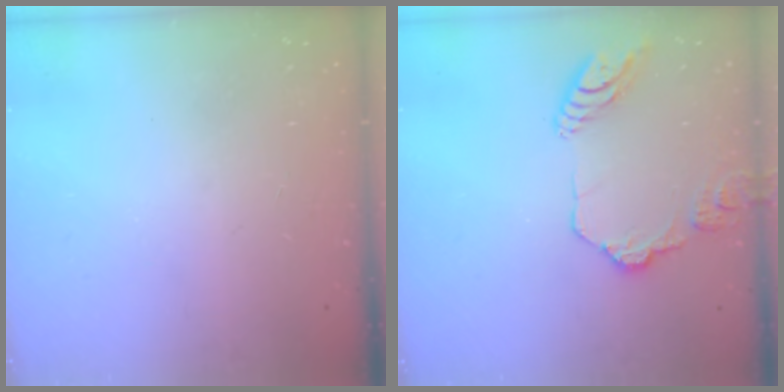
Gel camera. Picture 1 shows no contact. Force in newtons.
{"total": 13.0, "press": 13.0, "slide": 1.1}